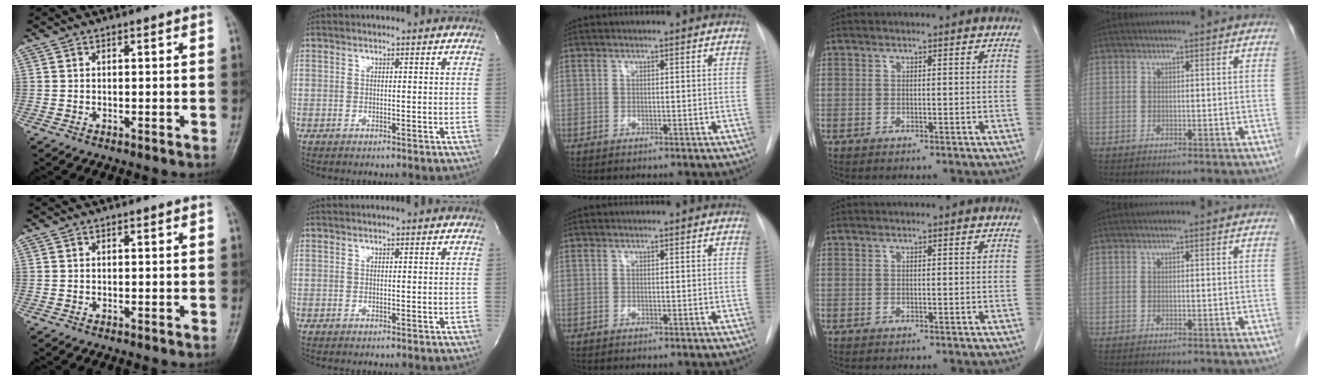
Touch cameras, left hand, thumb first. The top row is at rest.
{}